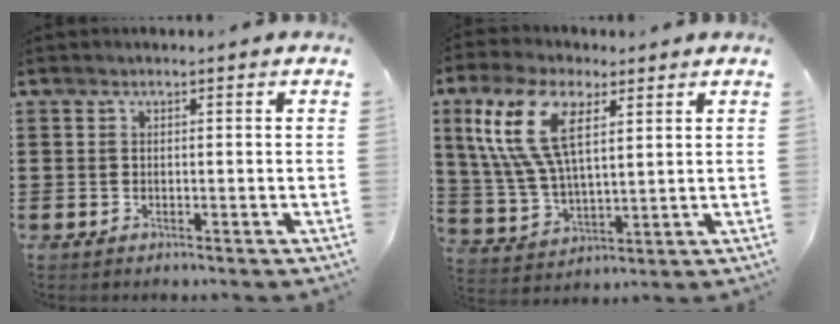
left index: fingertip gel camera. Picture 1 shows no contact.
{"total": 12.5, "force": [5.7, 5.6, 9.6], "torque": [-0.224, 0.002, 0.101]}